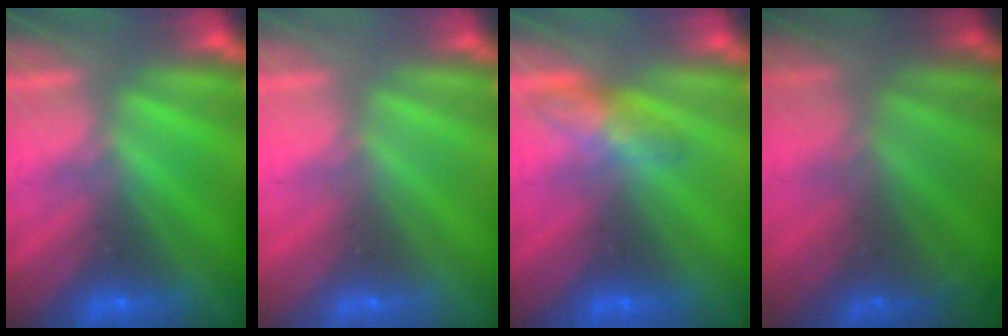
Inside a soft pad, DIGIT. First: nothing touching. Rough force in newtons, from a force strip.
{"total": 2.8}
{"total": 2.7}
{"total": 7.8}